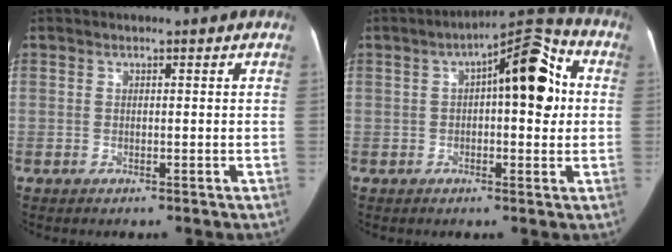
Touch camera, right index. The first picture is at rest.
{"total": 11.6, "force": [2.0, 3.4, 10.9], "torque": [-0.148, 0.042, 0.027]}